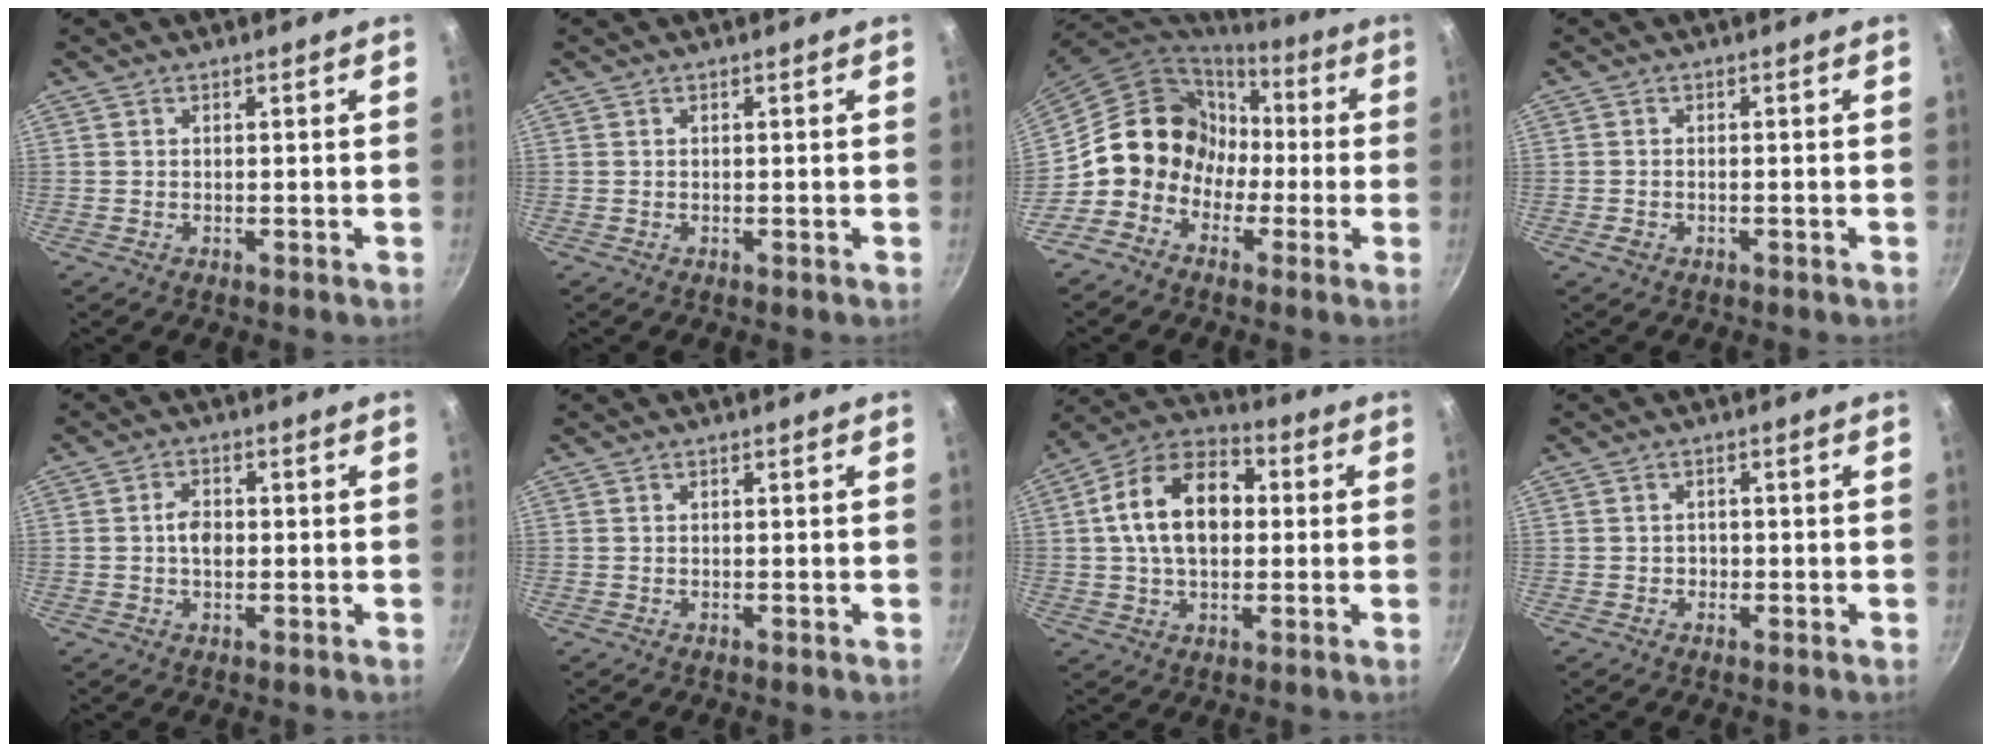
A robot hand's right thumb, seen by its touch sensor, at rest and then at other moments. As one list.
[{"total": 0.0}, {"total": 13.3, "force": [-2.0, 12.2, 4.9], "torque": [-0.032, 0.056, -0.043]}, {"total": 1.5, "force": [-0.8, 0.9, 0.8], "torque": [-0.018, 0.009, -0.013]}, {"total": 3.8, "force": [-0.1, 2.6, 2.8], "torque": [-0.036, 0.011, -0.003]}, {"total": 0.0}, {"total": 16.2, "force": [1.8, 10.8, 12.0], "torque": [-0.173, 0.027, 0.015]}, {"total": 1.5, "force": [-0.4, 1.4, 0.3], "torque": [0.002, 0.000, -0.005]}]